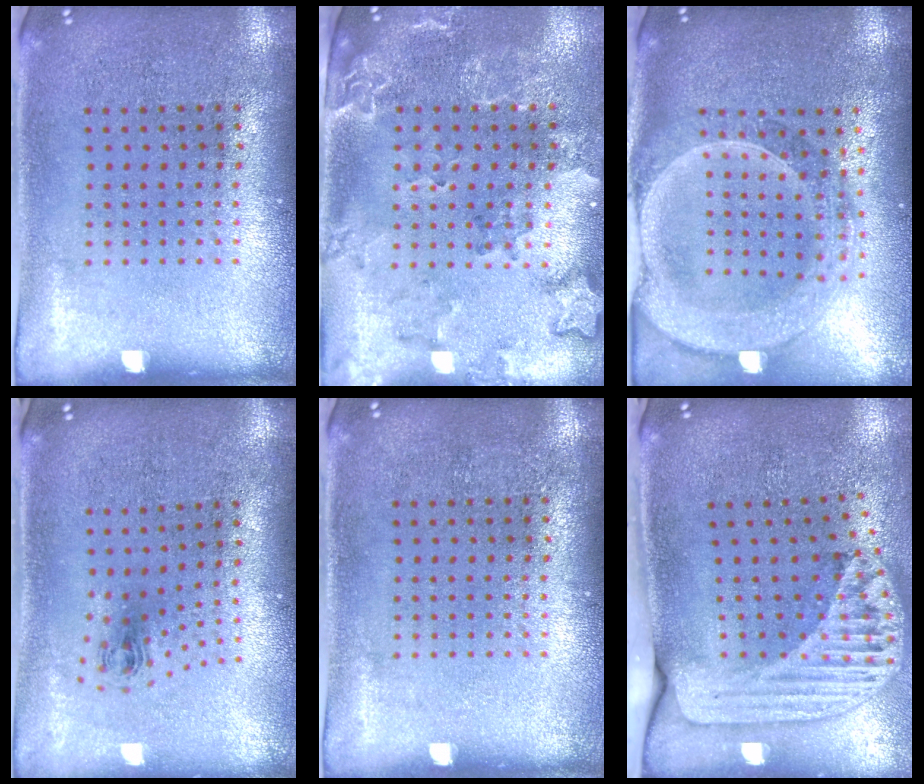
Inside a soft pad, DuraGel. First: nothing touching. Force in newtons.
{"total": 2.0, "press": 1.9, "slide": 0.7}
{"total": 2.7, "press": 2.4, "slide": 1.1}
{"total": 0.8, "press": 0.4, "slide": 0.8}
{"total": 0.0}
{"total": 2.5, "press": 1.8, "slide": 1.7}